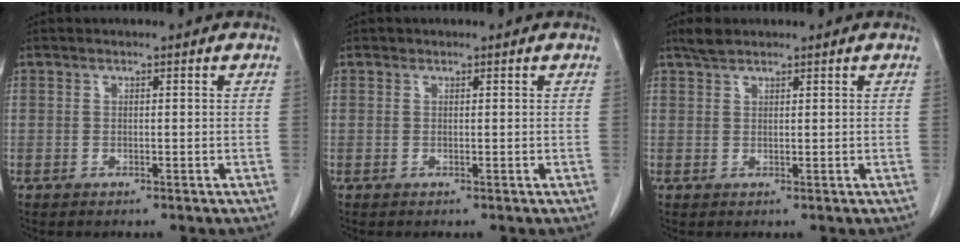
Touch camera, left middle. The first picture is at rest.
{"total": 0.0}
{"total": 2.2, "force": [1.9, 0.7, 0.8], "torque": [-0.021, 0.007, 0.036]}